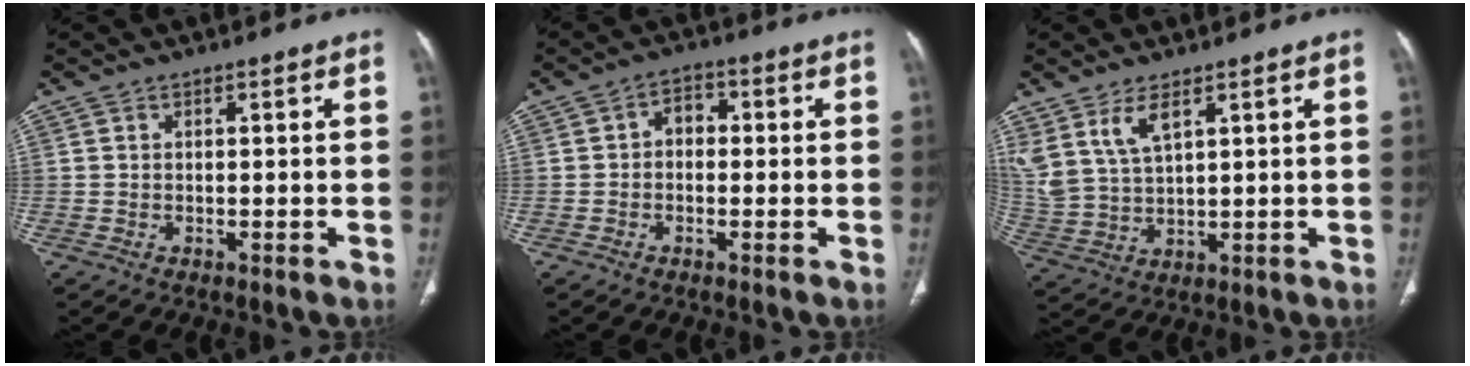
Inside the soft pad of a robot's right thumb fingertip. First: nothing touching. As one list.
[{"total": 3.9, "force": [0.0, 2.9, 2.6], "torque": [-0.024, 0.017, -0.011]}, {"total": 8.7, "force": [4.9, 3.8, 6.1], "torque": [-0.131, -0.017, 0.112]}]